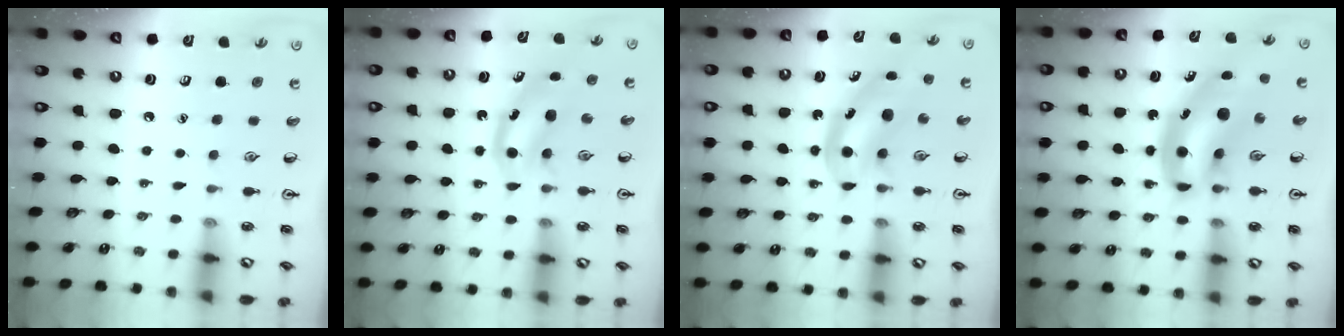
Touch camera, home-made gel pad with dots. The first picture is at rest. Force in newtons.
{"total": 4.2, "press": 4.1, "slide": 0.8}
{"total": 5.9, "press": 5.9, "slide": 0.8}
{"total": 9.5, "press": 9.1, "slide": 2.7}